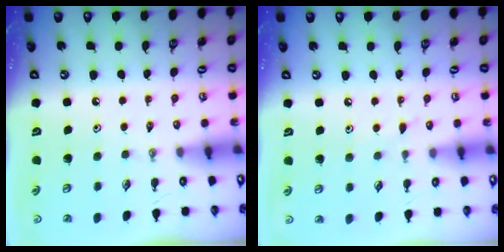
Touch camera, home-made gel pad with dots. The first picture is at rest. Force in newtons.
{"total": 4.1, "press": 4.0, "slide": 0.5}